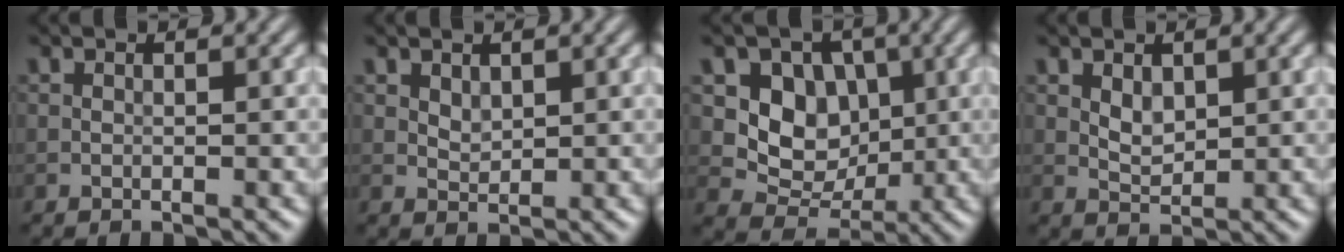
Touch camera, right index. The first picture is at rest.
{"total": 1.2, "force": [0.6, 0.7, 0.7], "torque": [-0.014, -0.002, 0.016]}
{"total": 5.8, "force": [0.8, 4.9, 3.1], "torque": [-0.046, -0.006, 0.008]}
{"total": 1.7, "force": [0.6, 1.1, 1.2], "torque": [-0.022, -0.004, 0.015]}